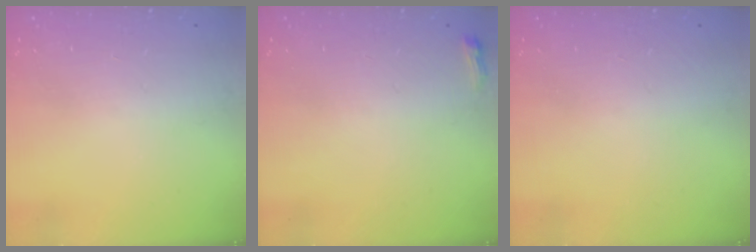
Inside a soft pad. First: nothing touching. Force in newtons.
{"total": 3.5, "press": 3.4, "slide": 0.8}
{"total": 0.0}